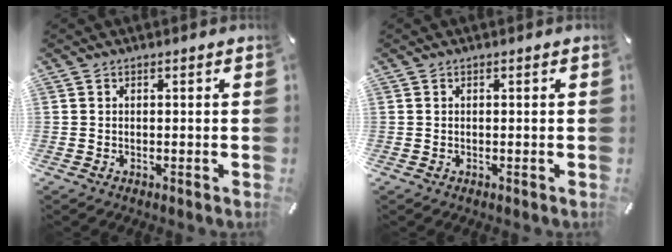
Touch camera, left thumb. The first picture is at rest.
{"total": 0.0}